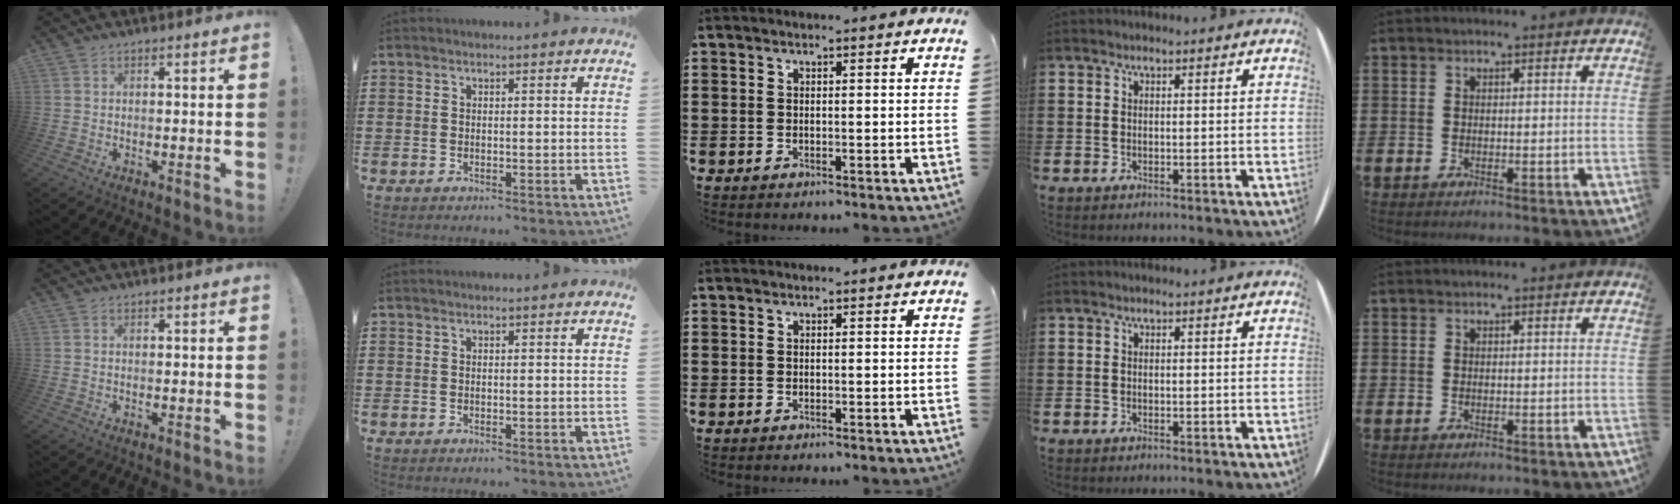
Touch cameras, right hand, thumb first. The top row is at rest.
{}